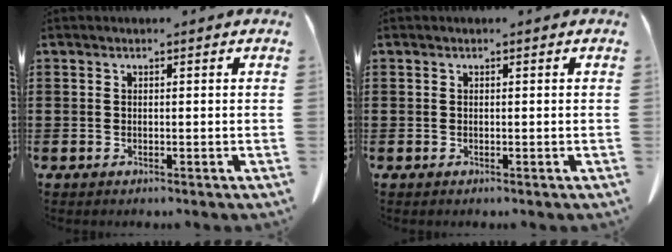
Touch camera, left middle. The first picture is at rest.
{"total": 0.0}